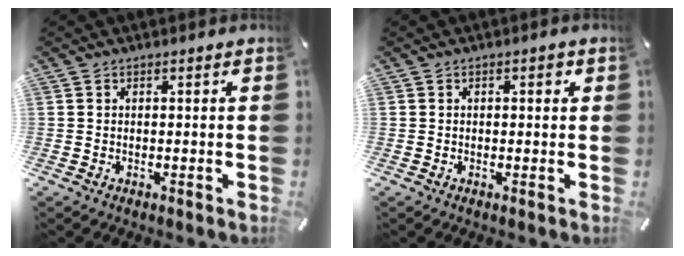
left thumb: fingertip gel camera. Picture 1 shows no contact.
{"total": 1.7, "force": [0.4, 0.8, 1.5], "torque": [-0.022, 0.004, 0.002]}